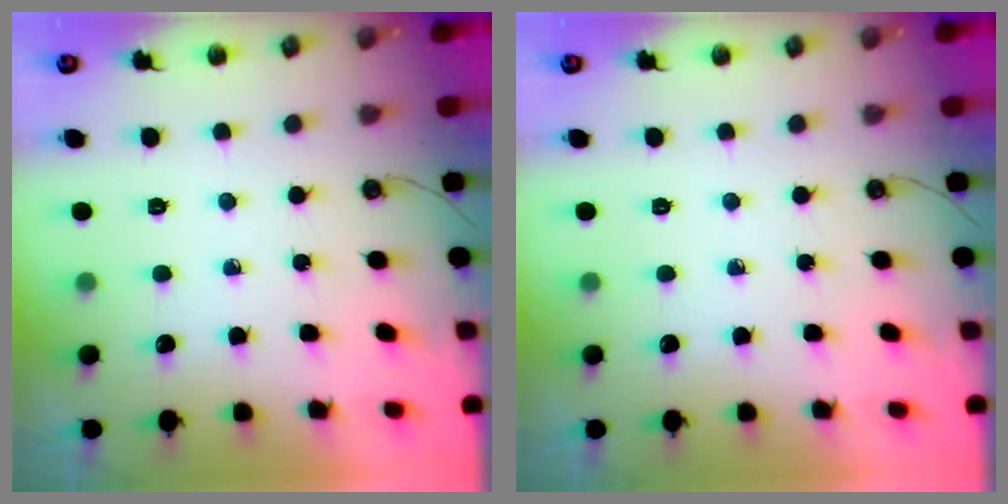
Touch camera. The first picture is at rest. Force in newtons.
{"total": 0.0}